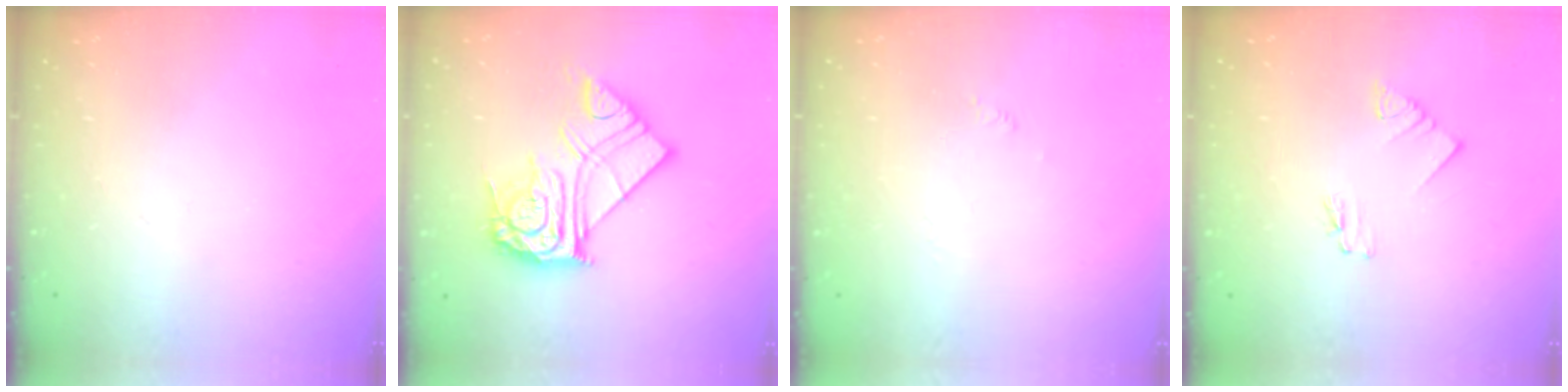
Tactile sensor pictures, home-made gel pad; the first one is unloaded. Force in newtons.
{"total": 17.4, "press": 17.3, "slide": 1.7}
{"total": 1.7, "press": 1.6, "slide": 0.4}
{"total": 1.2, "press": 1.2, "slide": 0.1}